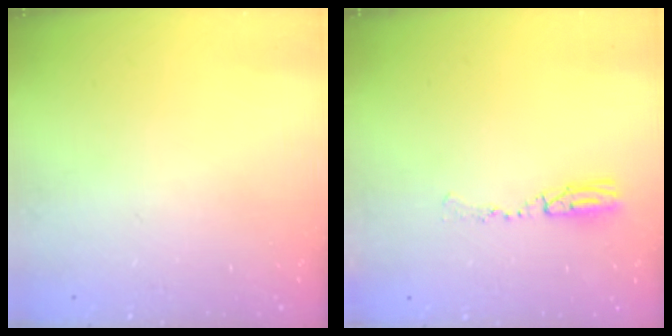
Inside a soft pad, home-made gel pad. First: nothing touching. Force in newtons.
{"total": 4.6, "press": 4.0, "slide": 2.1}